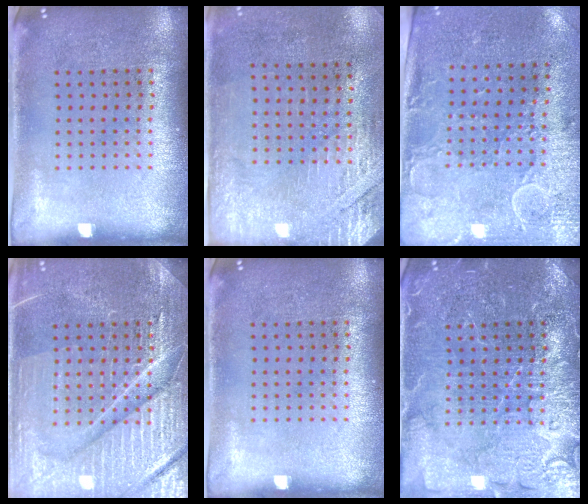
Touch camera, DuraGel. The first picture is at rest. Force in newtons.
{"total": 2.7, "press": 2.3, "slide": 1.4}
{"total": 2.9, "press": 2.4, "slide": 1.7}
{"total": 5.2, "press": 5.1, "slide": 0.7}
{"total": 0.0}
{"total": 4.1, "press": 4.1, "slide": 0.6}